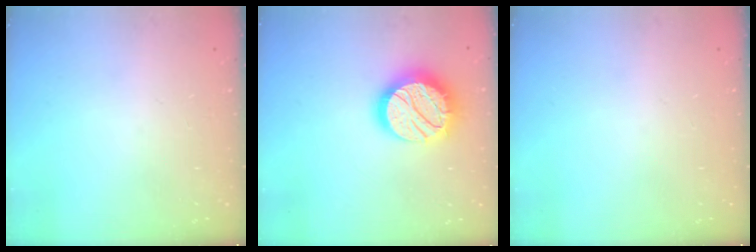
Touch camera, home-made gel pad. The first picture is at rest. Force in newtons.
{"total": 18.3, "press": 18.2, "slide": 1.0}
{"total": 0.0}